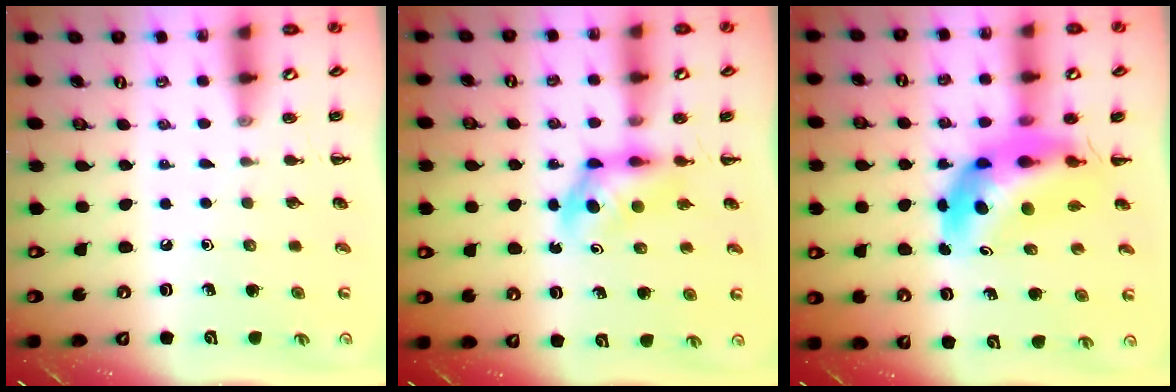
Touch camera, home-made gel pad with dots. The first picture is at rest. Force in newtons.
{"total": 5.2, "press": 5.1, "slide": 1.1}
{"total": 11.2, "press": 10.6, "slide": 3.6}